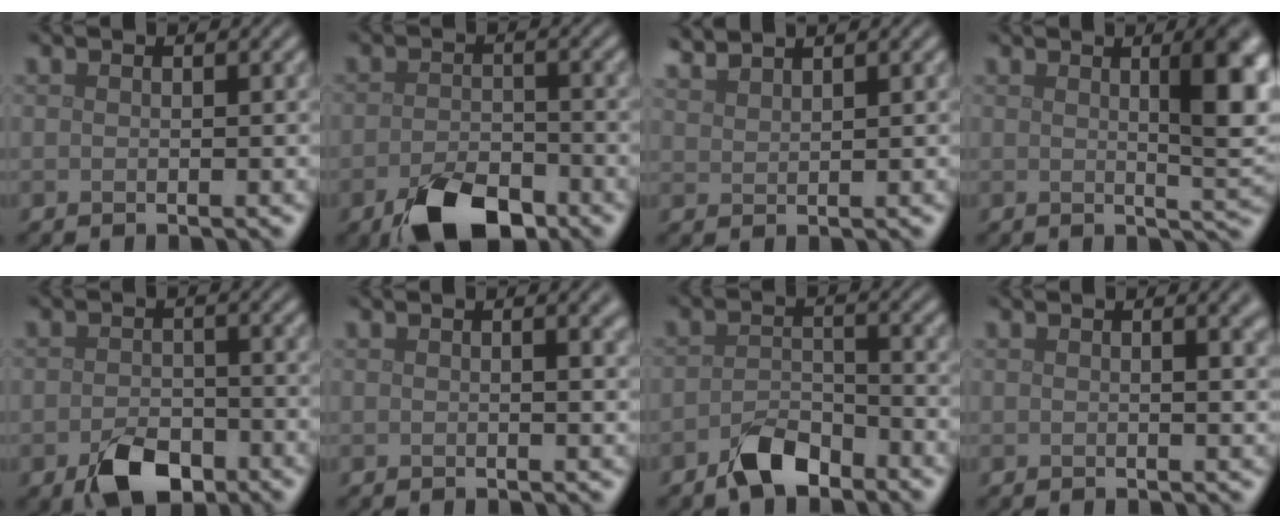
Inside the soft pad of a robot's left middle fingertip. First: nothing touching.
{"total": 6.7, "force": [-4.1, 3.3, 4.1], "torque": [-0.071, -0.011, -0.073]}
{"total": 2.3, "force": [2.2, 0.3, 0.7], "torque": [-0.007, 0.008, 0.039]}
{"total": 6.4, "force": [1.6, 1.7, 6.0], "torque": [-0.060, 0.001, 0.026]}
{"total": 4.8, "force": [-2.6, 2.8, 2.9], "torque": [-0.052, -0.008, -0.048]}
{"total": 2.5, "force": [0.8, 0.9, 2.2], "torque": [-0.017, 0.005, 0.010]}
{"total": 3.8, "force": [-2.7, 1.8, 1.9], "torque": [-0.034, 0.004, -0.054]}
{"total": 2.9, "force": [1.0, 1.1, 2.5], "torque": [-0.017, 0.006, 0.014]}